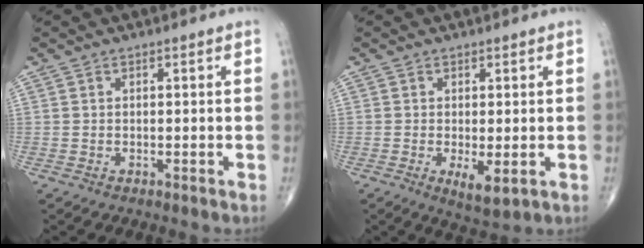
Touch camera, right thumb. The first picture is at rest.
{"total": 4.3, "force": [-0.9, 1.6, 3.9], "torque": [-0.065, -0.015, -0.010]}